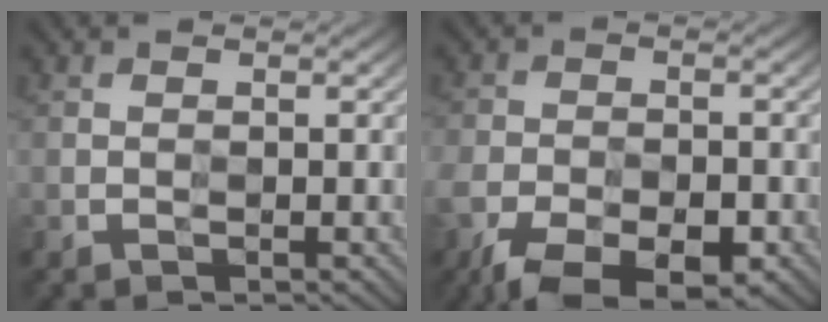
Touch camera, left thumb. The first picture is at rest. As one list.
[{"total": 10.8, "force": [-7.7, 4.9, 5.7], "torque": [-0.111, -0.034, -0.129]}]